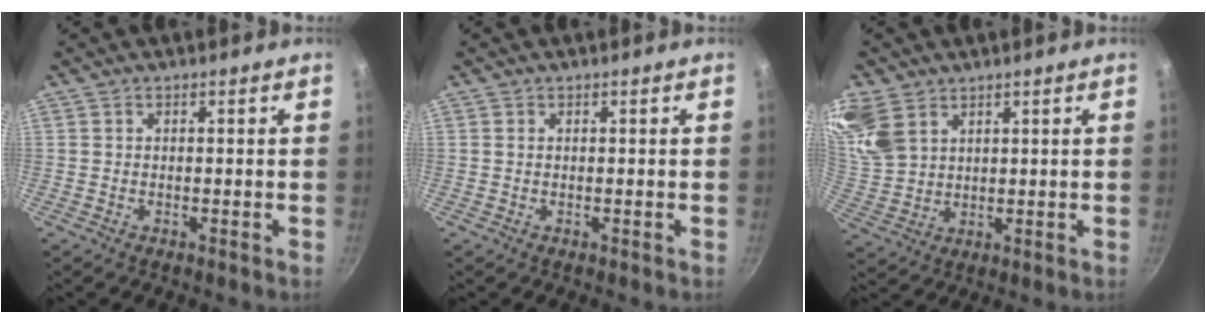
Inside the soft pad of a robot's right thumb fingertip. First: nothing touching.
{"total": 0.0}
{"total": 11.6, "force": [6.6, 7.7, 5.6], "torque": [-0.116, -0.006, 0.145]}